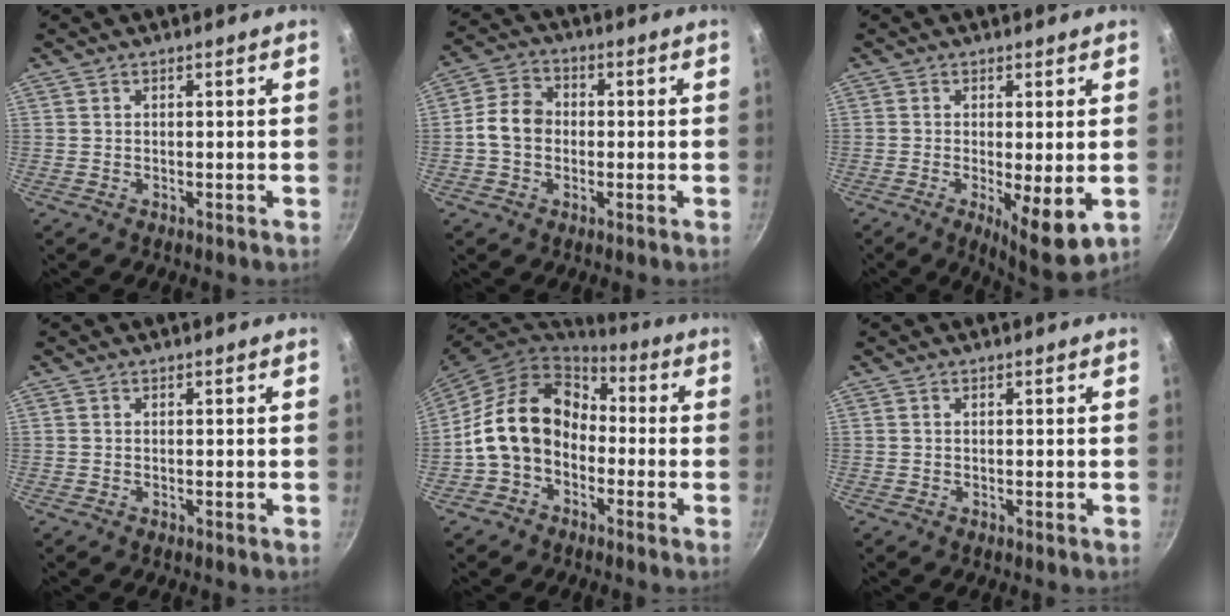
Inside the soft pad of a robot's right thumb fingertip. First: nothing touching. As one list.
[{"total": 7.3, "force": [-0.7, 5.8, 4.3], "torque": [-0.055, 0.022, -0.026]}, {"total": 9.1, "force": [-1.7, 2.2, 8.6], "torque": [-0.132, -0.013, -0.016]}, {"total": 0.0}, {"total": 15.2, "force": [-2.0, 11.8, 9.4], "torque": [-0.139, 0.052, -0.050]}, {"total": 0.0}]